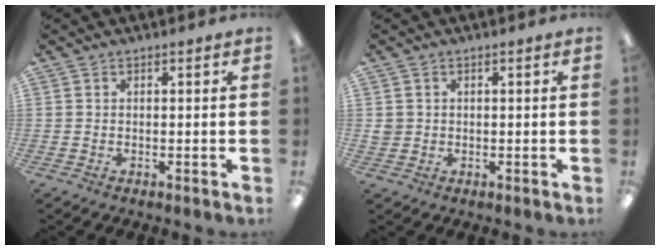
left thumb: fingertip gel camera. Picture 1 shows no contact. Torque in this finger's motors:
{"motor_torque": [-0.10, 0.16, -0.03, -0.04, 0.00]}